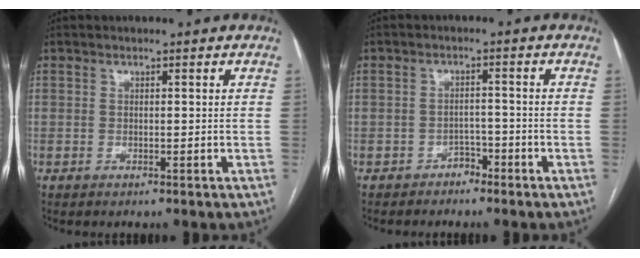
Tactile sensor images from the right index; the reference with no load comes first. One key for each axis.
{"total": 2.3, "fx": -1.8, "fy": 1.4, "fz": 0.5, "tx": -0.003, "ty": 0.007, "tz": -0.030}